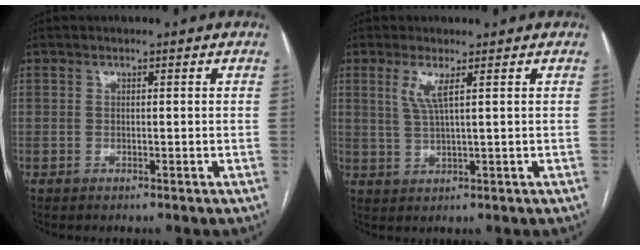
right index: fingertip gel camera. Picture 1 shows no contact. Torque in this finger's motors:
{"motor_torque": [0.47, 0.28, 0.10, 0.07]}